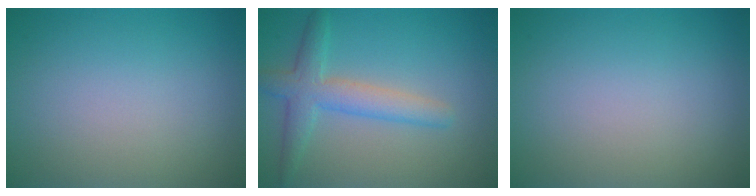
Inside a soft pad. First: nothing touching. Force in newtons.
{"total": 3.9, "press": 3.9, "slide": 0.1}
{"total": 0.0}